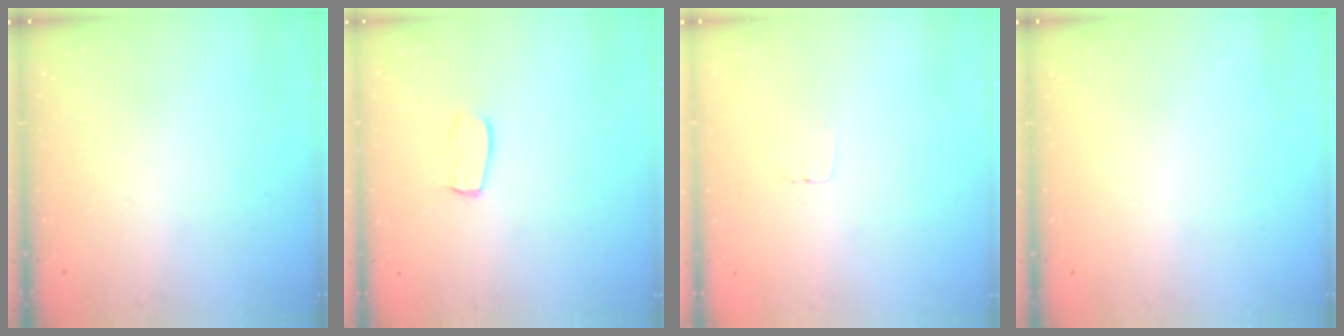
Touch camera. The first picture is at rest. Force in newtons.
{"total": 6.6, "press": 6.6, "slide": 0.4}
{"total": 2.3, "press": 2.3, "slide": 0.1}
{"total": 0.0}